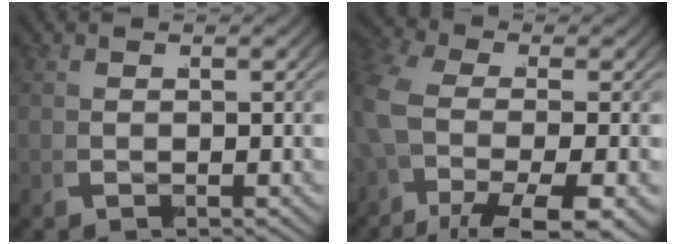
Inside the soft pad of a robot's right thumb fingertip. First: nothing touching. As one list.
[{"total": 8.3, "force": [-3.2, 4.1, 6.5], "torque": [-0.147, -0.034, -0.028]}]